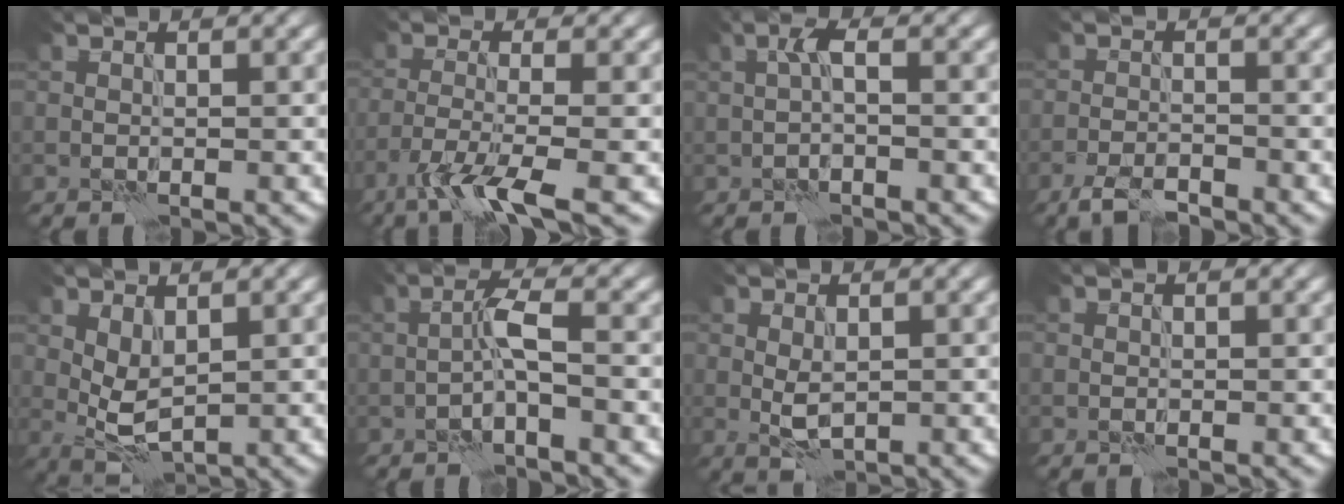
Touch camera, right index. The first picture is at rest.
{"total": 4.9, "force": [-3.0, 0.8, 3.8], "torque": [-0.069, -0.003, -0.068]}
{"total": 1.6, "force": [-0.2, 0.3, 1.5], "torque": [-0.030, 0.006, -0.006]}
{"total": 2.9, "force": [-2.4, 0.7, 1.6], "torque": [-0.033, -0.002, -0.050]}
{"total": 3.0, "force": [0.9, 1.3, 2.5], "torque": [-0.056, -0.003, 0.021]}
{"total": 2.7, "force": [-1.0, 0.3, 2.5], "torque": [-0.046, 0.014, -0.024]}
{"total": 2.1, "force": [0.1, 1.1, 1.8], "torque": [-0.040, -0.002, 0.006]}
{"total": 0.0}